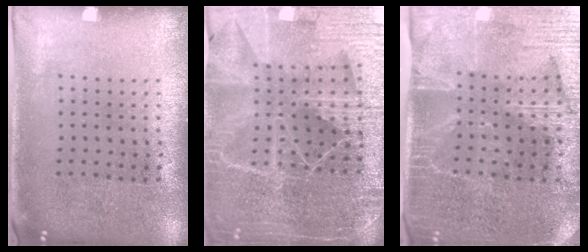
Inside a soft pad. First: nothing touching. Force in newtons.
{"total": 5.8, "press": 5.1, "slide": 2.8}
{"total": 4.0, "press": 3.5, "slide": 2.0}